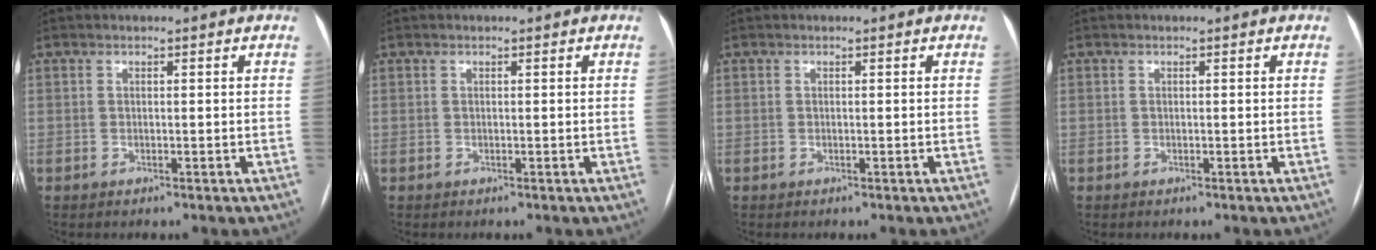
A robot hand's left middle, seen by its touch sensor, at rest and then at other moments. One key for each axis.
{"total": 0.0}
{"total": 0.0}
{"total": 0.0}